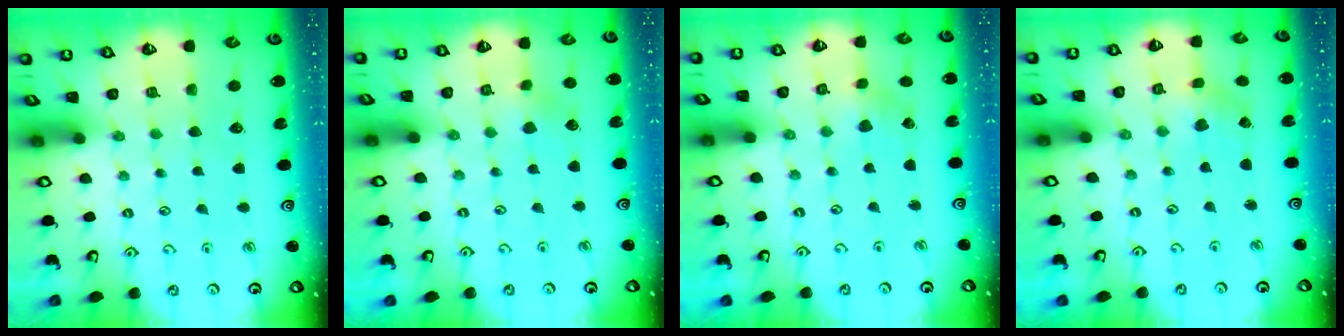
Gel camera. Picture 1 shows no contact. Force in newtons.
{"total": 3.4, "press": 3.4, "slide": 0.3}
{"total": 2.1, "press": 2.1, "slide": 0.2}
{"total": 0.7, "press": 0.7, "slide": 0.2}